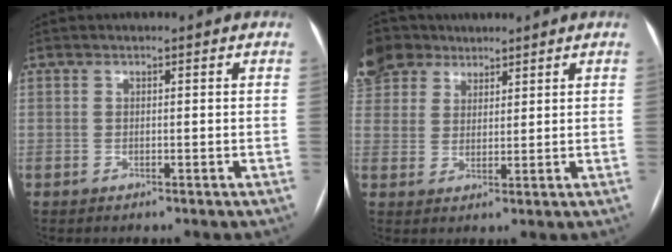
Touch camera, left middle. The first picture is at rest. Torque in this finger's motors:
{"motor_torque": [0.71, 0.00, 1.05, 0.21]}